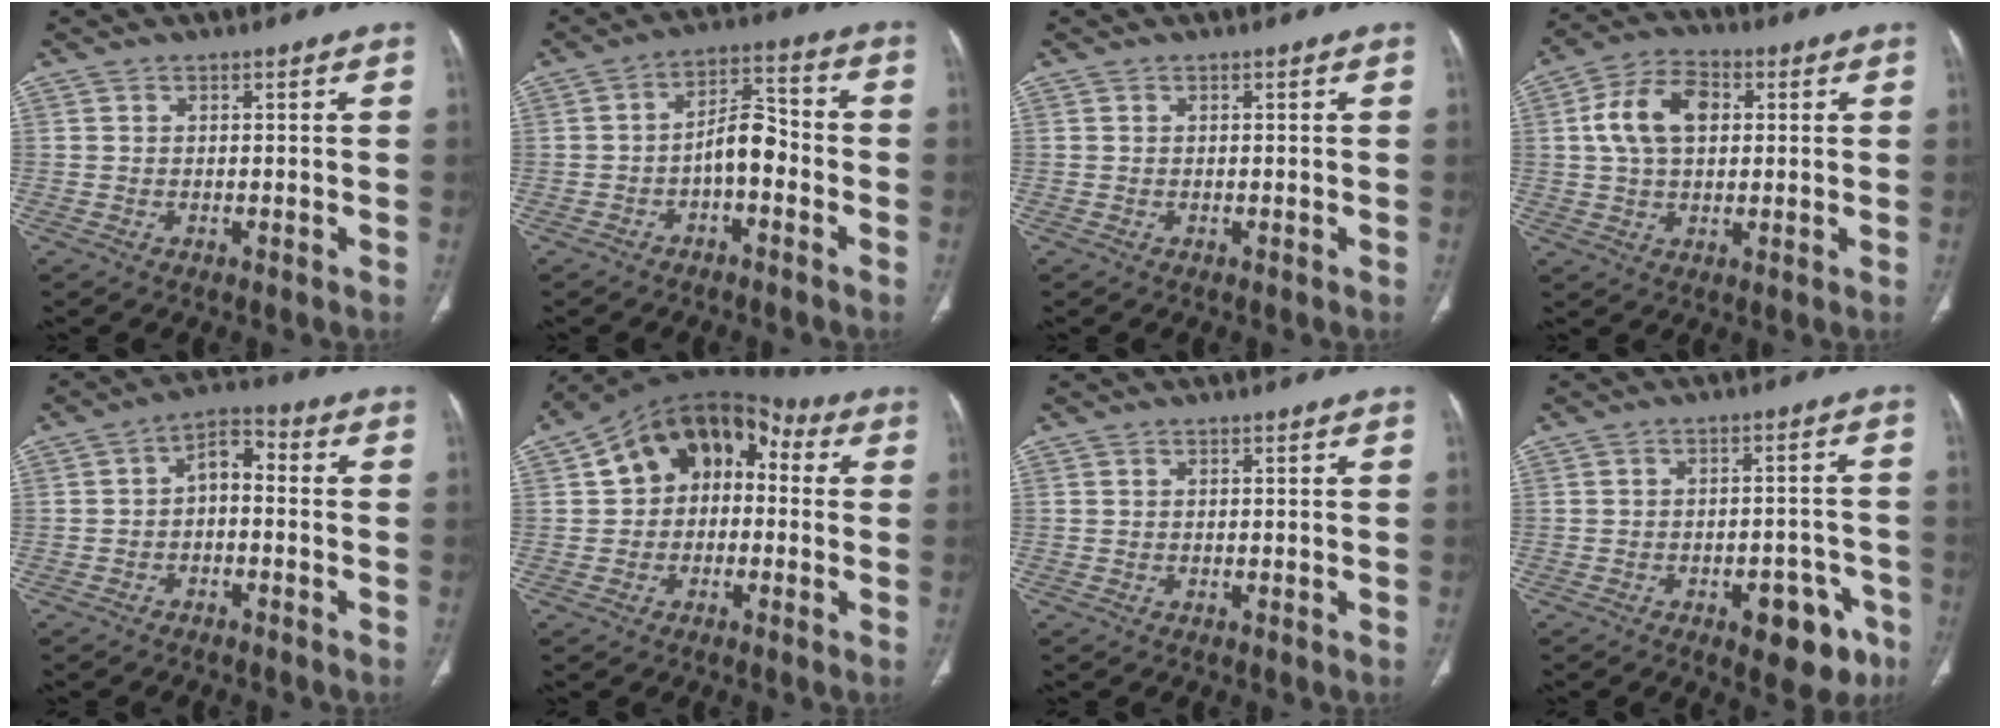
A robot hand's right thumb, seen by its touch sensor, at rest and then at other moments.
{"total": 7.8, "force": [-2.3, 4.0, 6.2], "torque": [-0.090, 0.042, -0.045]}
{"total": 0.0}
{"total": 10.8, "force": [2.0, 7.0, 8.0], "torque": [-0.142, 0.016, 0.033]}
{"total": 5.9, "force": [-1.0, 3.5, 4.6], "torque": [-0.064, 0.036, -0.028]}
{"total": 13.5, "force": [1.4, 10.0, 9.1], "torque": [-0.102, 0.047, 0.005]}
{"total": 0.0}
{"total": 10.4, "force": [-5.3, 5.1, 7.3], "torque": [-0.059, 0.036, -0.061]}